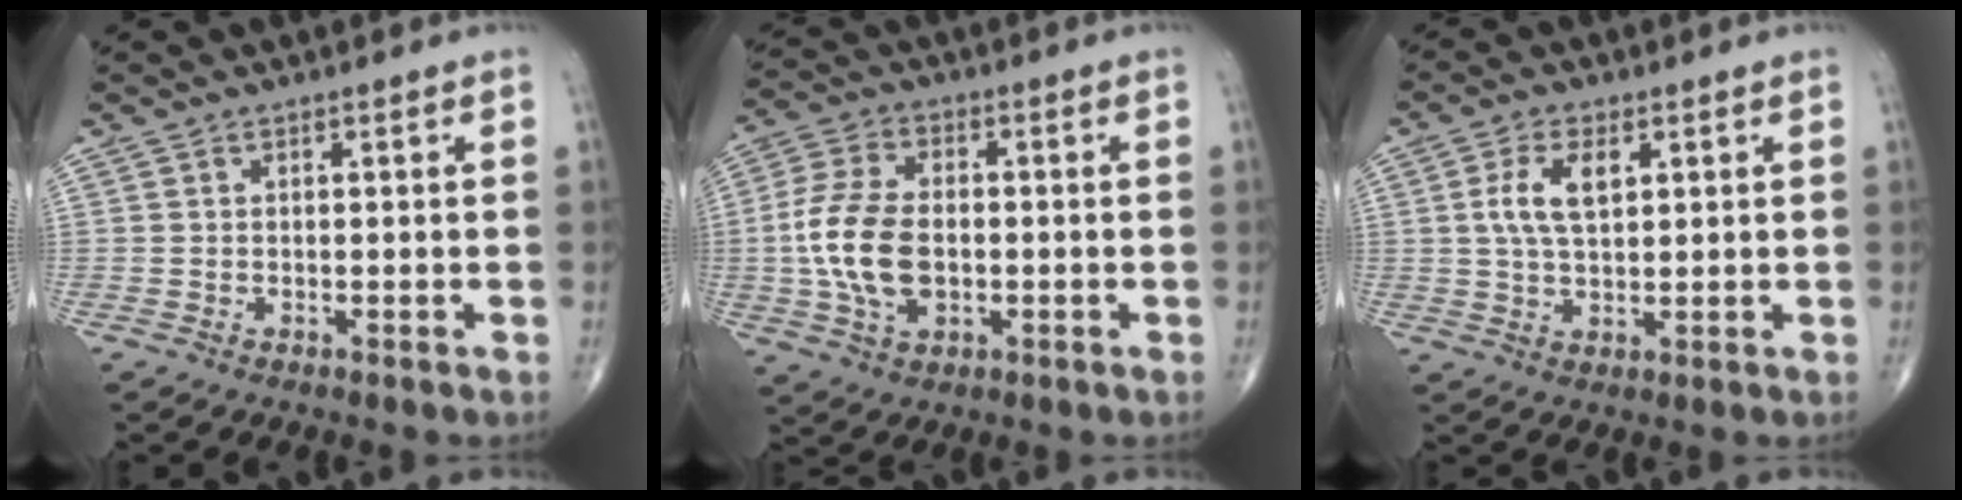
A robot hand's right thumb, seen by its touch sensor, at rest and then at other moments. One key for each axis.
{"total": 12.7, "fx": -1.1, "fy": 7.6, "fz": 10.1, "tx": -0.206, "ty": 0.011, "tz": -0.021}
{"total": 6.8, "fx": 1.8, "fy": 3.5, "fz": 5.5, "tx": -0.108, "ty": 0.000, "tz": 0.036}